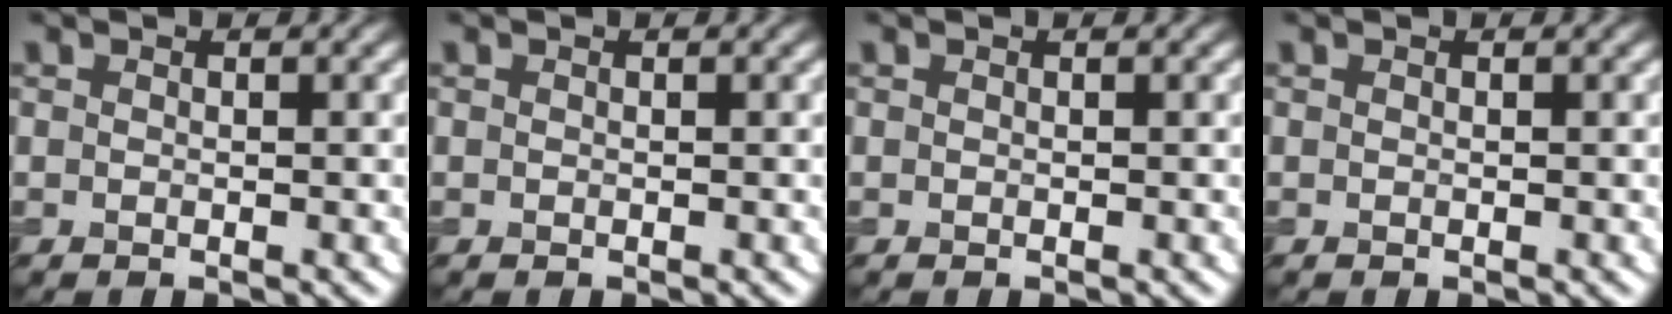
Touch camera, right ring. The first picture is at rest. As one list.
[{"total": 0.0}, {"total": 0.0}, {"total": 0.0}]